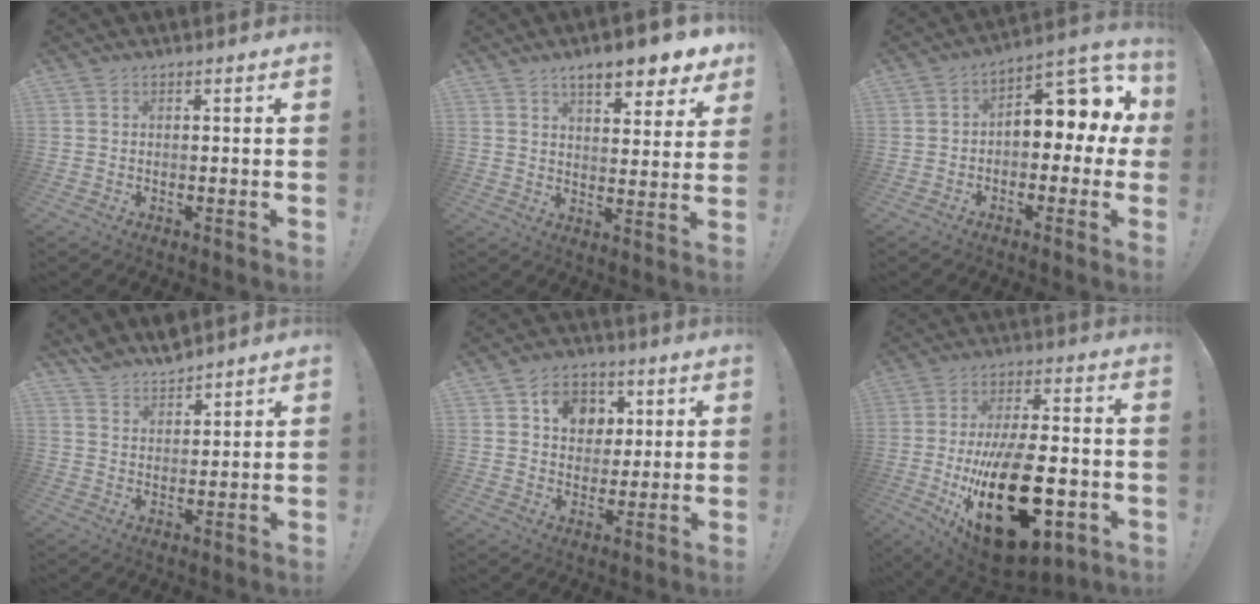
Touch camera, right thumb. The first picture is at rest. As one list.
[{"total": 10.2, "force": [7.2, 2.7, 6.6], "torque": [-0.091, -0.046, 0.119]}, {"total": 11.0, "force": [2.6, 6.5, 8.5], "torque": [-0.105, -0.020, 0.042]}, {"total": 5.6, "force": [5.4, 1.3, 0.4], "torque": [-0.016, -0.043, 0.102]}, {"total": 10.5, "force": [4.3, 8.7, 4.0], "torque": [-0.052, -0.017, 0.085]}, {"total": 29.2, "force": [-7.1, 14.5, 24.4], "torque": [-0.417, 0.035, -0.094]}]